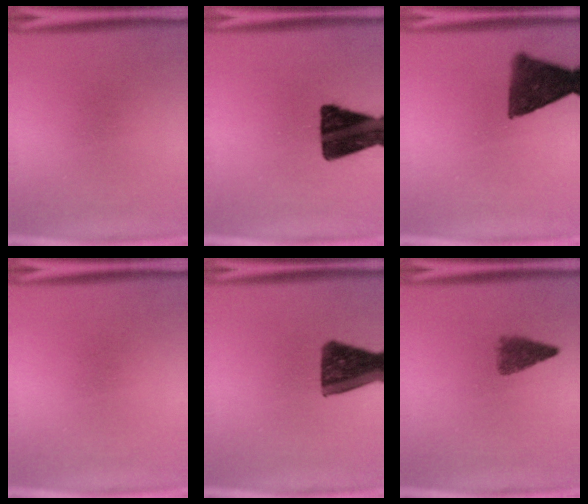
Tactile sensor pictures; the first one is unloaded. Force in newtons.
{"total": 16.7}
{"total": 11.1}
{"total": 0.0}
{"total": 12.0}
{"total": 3.4}